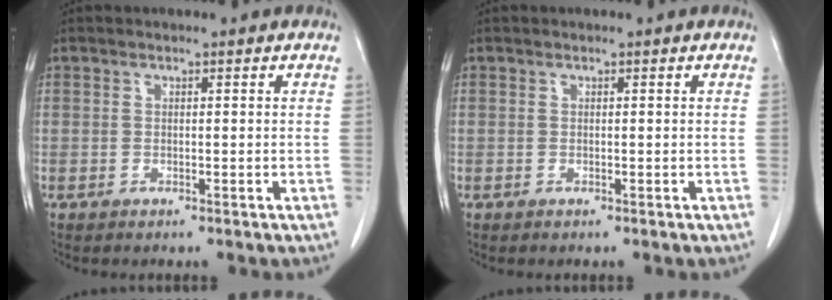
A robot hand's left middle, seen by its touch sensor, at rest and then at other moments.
{"total": 0.0}